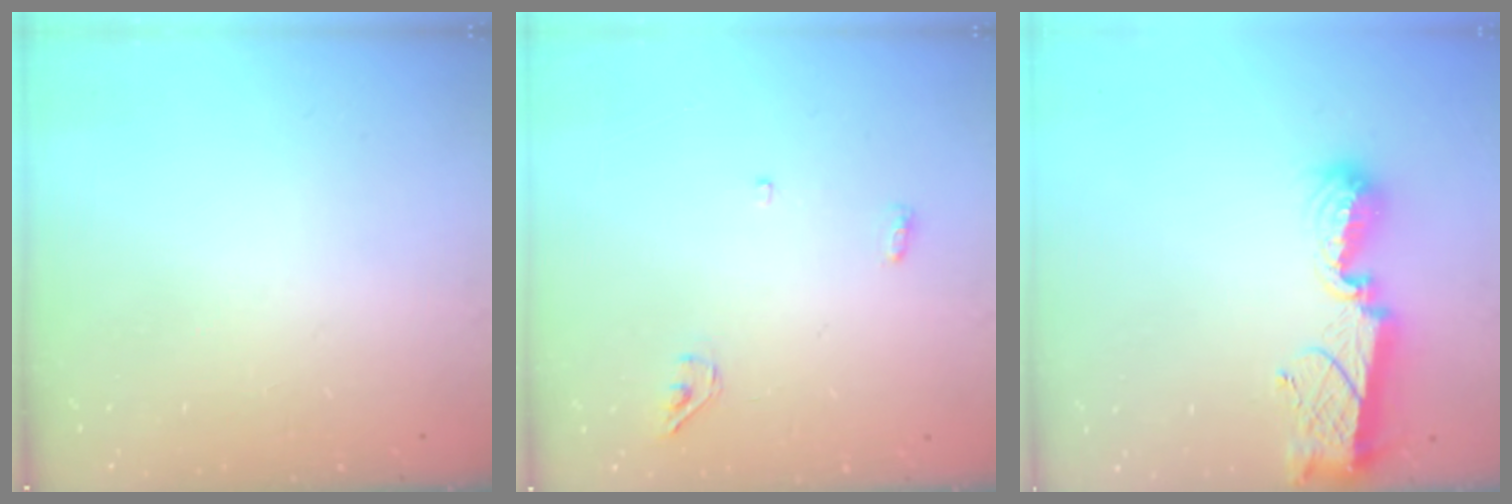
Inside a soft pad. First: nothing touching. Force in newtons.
{"total": 3.2, "press": 3.0, "slide": 1.2}
{"total": 11.4, "press": 11.4, "slide": 0.8}